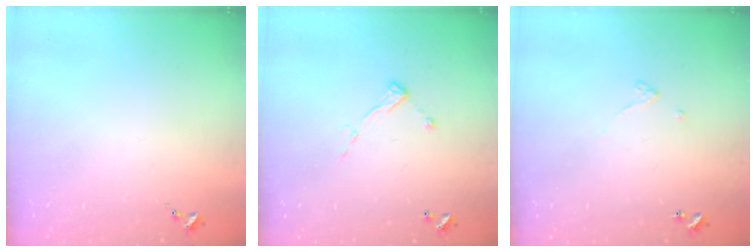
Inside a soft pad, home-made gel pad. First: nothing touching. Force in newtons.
{"total": 6.3, "press": 6.3, "slide": 0.3}
{"total": 2.4, "press": 2.4, "slide": 0.2}